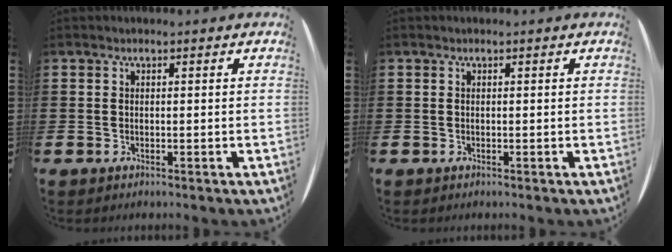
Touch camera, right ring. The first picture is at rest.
{"total": 0.0}